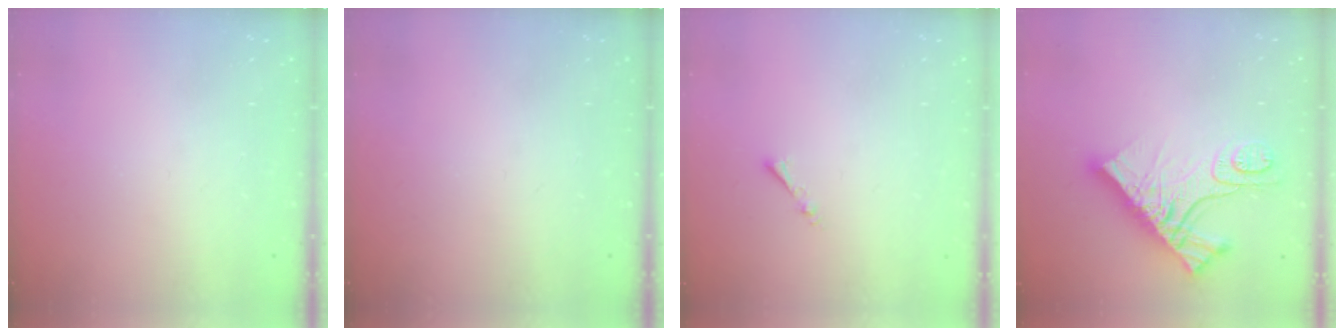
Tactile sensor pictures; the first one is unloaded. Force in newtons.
{"total": 0.0}
{"total": 1.3, "press": 1.2, "slide": 0.3}
{"total": 16.3, "press": 16.3, "slide": 1.4}